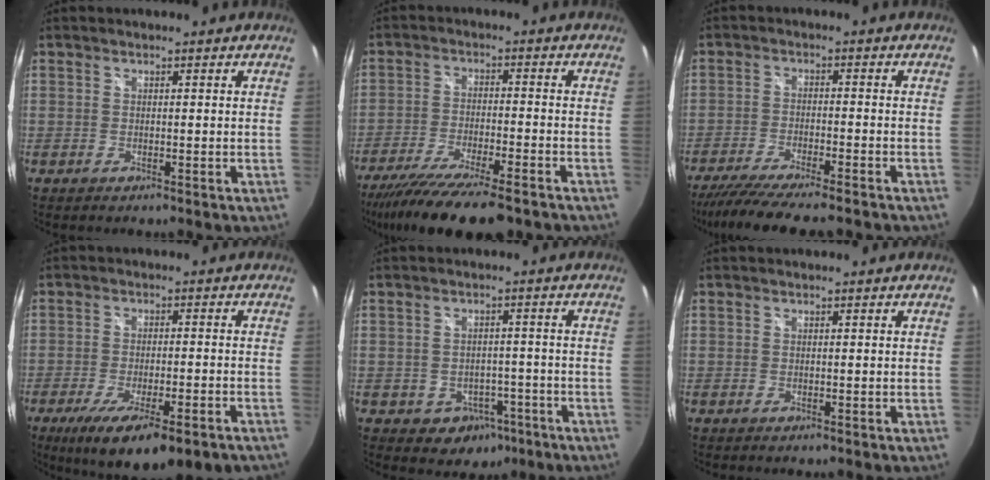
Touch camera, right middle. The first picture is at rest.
{"total": 16.7, "force": [-13.5, 2.5, 9.6], "torque": [-0.190, -0.044, -0.220]}
{"total": 13.8, "force": [-11.9, 1.1, 6.9], "torque": [-0.144, -0.035, -0.191]}
{"total": 14.7, "force": [-9.1, 2.9, 11.2], "torque": [-0.199, -0.047, -0.133]}
{"total": 6.4, "force": [-3.1, 5.2, 2.1], "torque": [-0.046, 0.016, -0.021]}
{"total": 0.0}